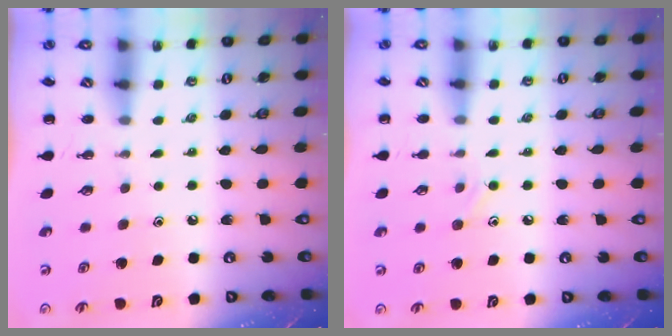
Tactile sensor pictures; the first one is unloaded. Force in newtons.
{"total": 6.6, "press": 6.4, "slide": 2.0}